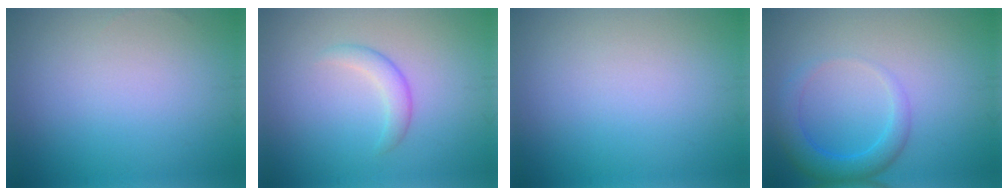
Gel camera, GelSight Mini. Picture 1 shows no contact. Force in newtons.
{"total": 1.8, "press": 1.8, "slide": 0.1}
{"total": 0.0}
{"total": 3.3, "press": 3.3, "slide": 0.2}